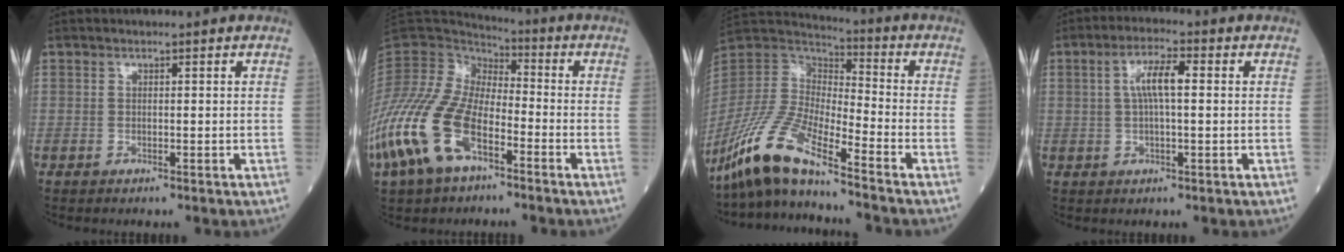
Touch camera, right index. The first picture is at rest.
{"total": 16.0, "force": [-8.0, 7.4, 11.8], "torque": [-0.269, -0.010, -0.159]}
{"total": 13.7, "force": [-10.5, 1.4, 8.6], "torque": [-0.189, -0.013, -0.207]}
{"total": 5.4, "force": [0.9, 1.0, 5.3], "torque": [-0.102, 0.014, 0.015]}